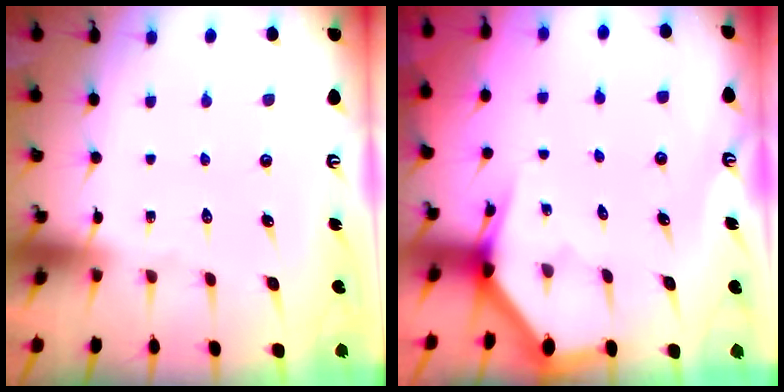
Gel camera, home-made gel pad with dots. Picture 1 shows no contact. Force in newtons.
{"total": 3.0, "press": 3.0, "slide": 0.1}